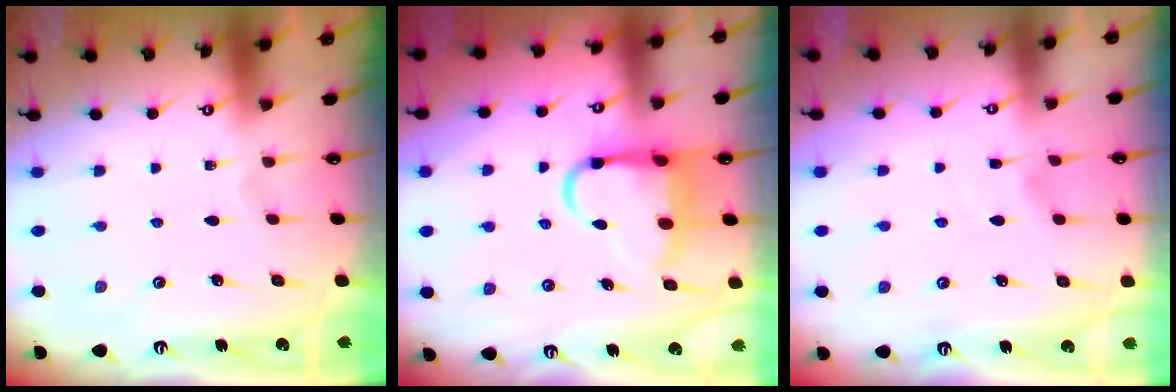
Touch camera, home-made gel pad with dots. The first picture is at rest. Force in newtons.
{"total": 10.9, "press": 10.8, "slide": 1.4}
{"total": 2.2, "press": 2.2, "slide": 0.5}